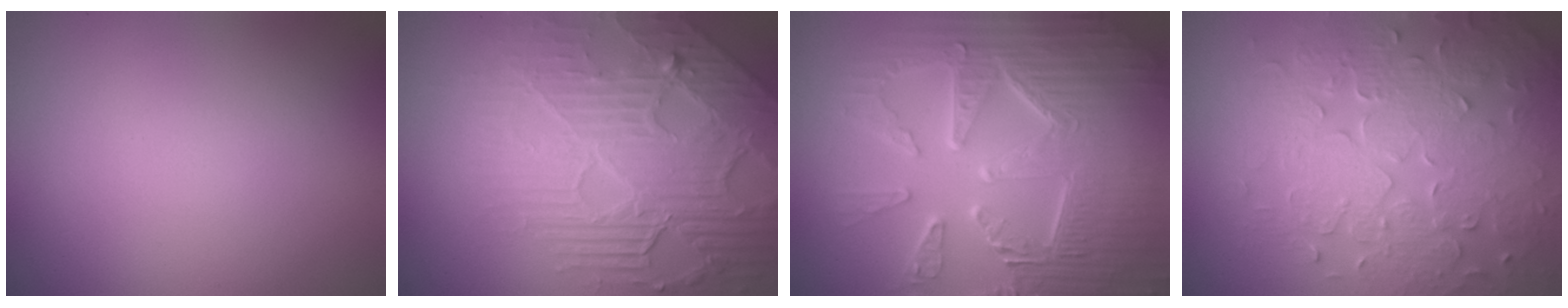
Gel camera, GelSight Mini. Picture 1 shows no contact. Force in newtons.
{"total": 6.7, "press": 5.3, "slide": 4.1}
{"total": 10.0, "press": 6.7, "slide": 7.4}
{"total": 8.0, "press": 5.8, "slide": 5.5}